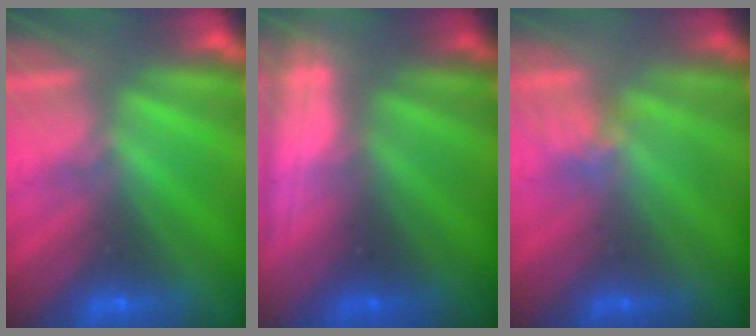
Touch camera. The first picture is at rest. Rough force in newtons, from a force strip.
{"total": 2.8}
{"total": 2.3}